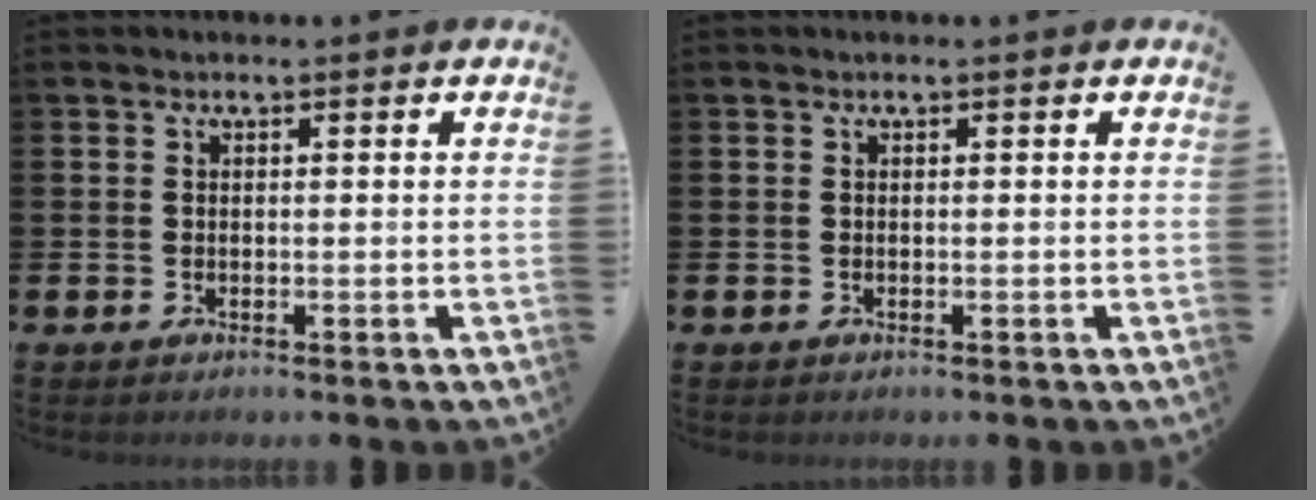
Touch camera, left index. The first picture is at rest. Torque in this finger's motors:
{"motor_torque": [0.00, 0.00, 0.00, 0.01]}